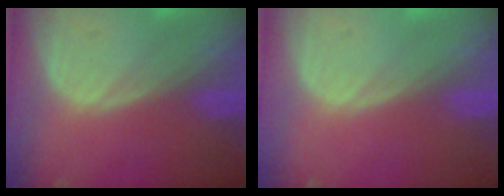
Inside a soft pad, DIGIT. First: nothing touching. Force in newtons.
{"total": 0.0}